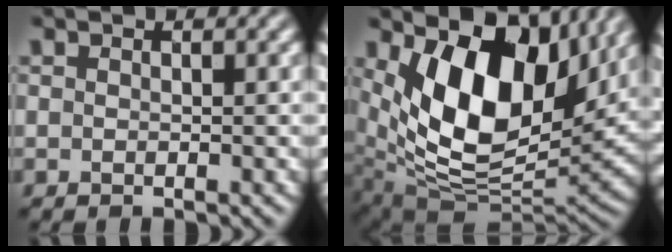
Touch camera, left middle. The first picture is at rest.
{"total": 14.2, "force": [4.8, 7.9, 10.8], "torque": [-0.175, -0.009, 0.083]}